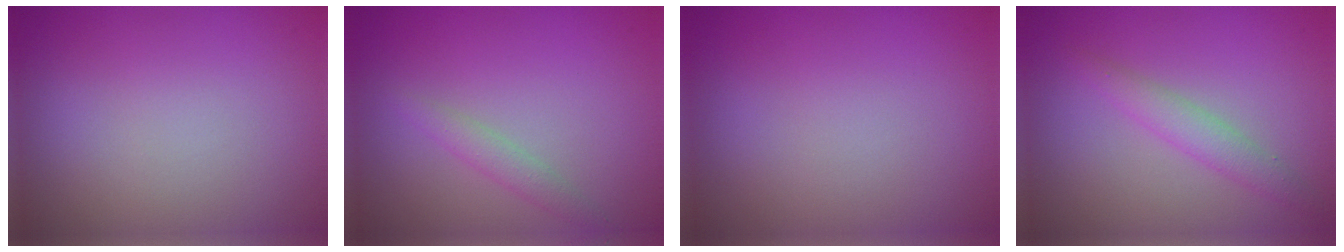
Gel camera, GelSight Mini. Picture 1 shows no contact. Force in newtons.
{"total": 1.5, "press": 1.5, "slide": 0.1}
{"total": 0.0}
{"total": 2.3, "press": 2.3, "slide": 0.0}